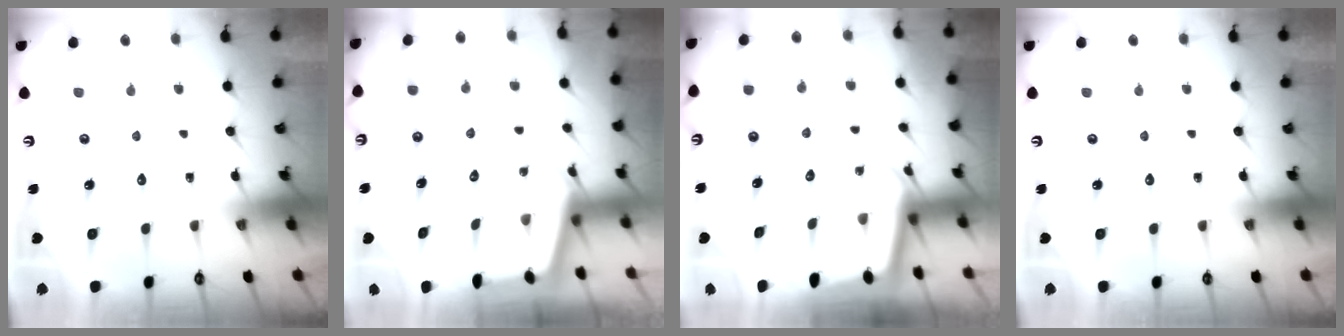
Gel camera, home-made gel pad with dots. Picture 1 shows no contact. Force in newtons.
{"total": 2.6, "press": 2.5, "slide": 0.3}
{"total": 2.2, "press": 2.1, "slide": 0.3}
{"total": 0.0}